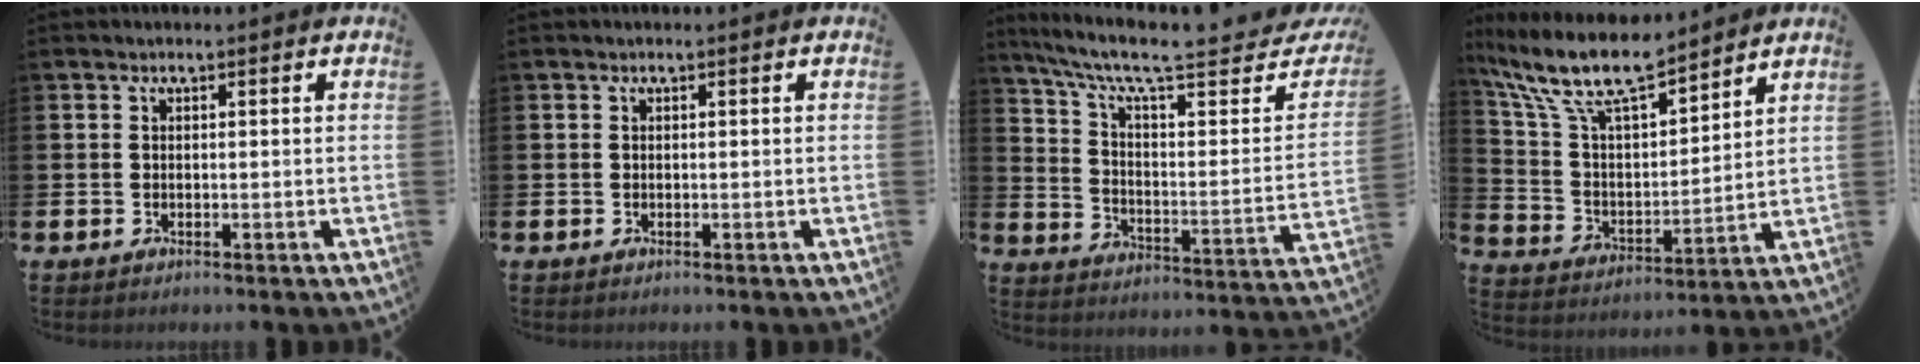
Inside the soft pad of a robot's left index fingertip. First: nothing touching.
{"total": 0.0}
{"total": 7.8, "force": [6.0, 2.0, 4.5], "torque": [-0.101, -0.053, 0.093]}
{"total": 11.4, "force": [9.9, 2.4, 5.2], "torque": [-0.149, -0.052, 0.173]}